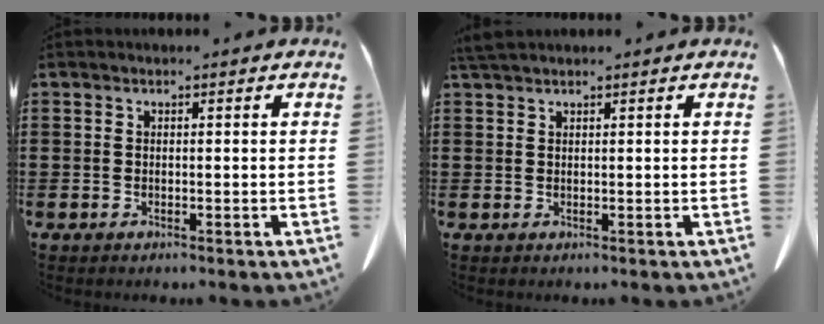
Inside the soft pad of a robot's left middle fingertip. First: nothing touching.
{"total": 1.6, "force": [1.5, 0.1, 0.7], "torque": [-0.016, -0.002, 0.029]}